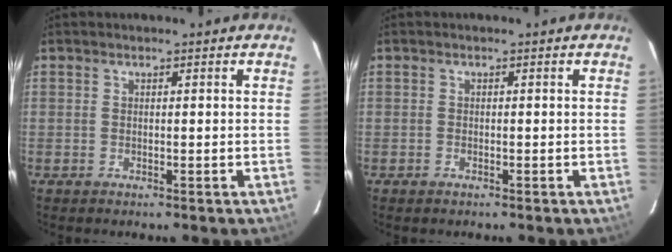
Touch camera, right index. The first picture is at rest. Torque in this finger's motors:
{"motor_torque": [0.03, -0.05, -0.01, -0.02]}